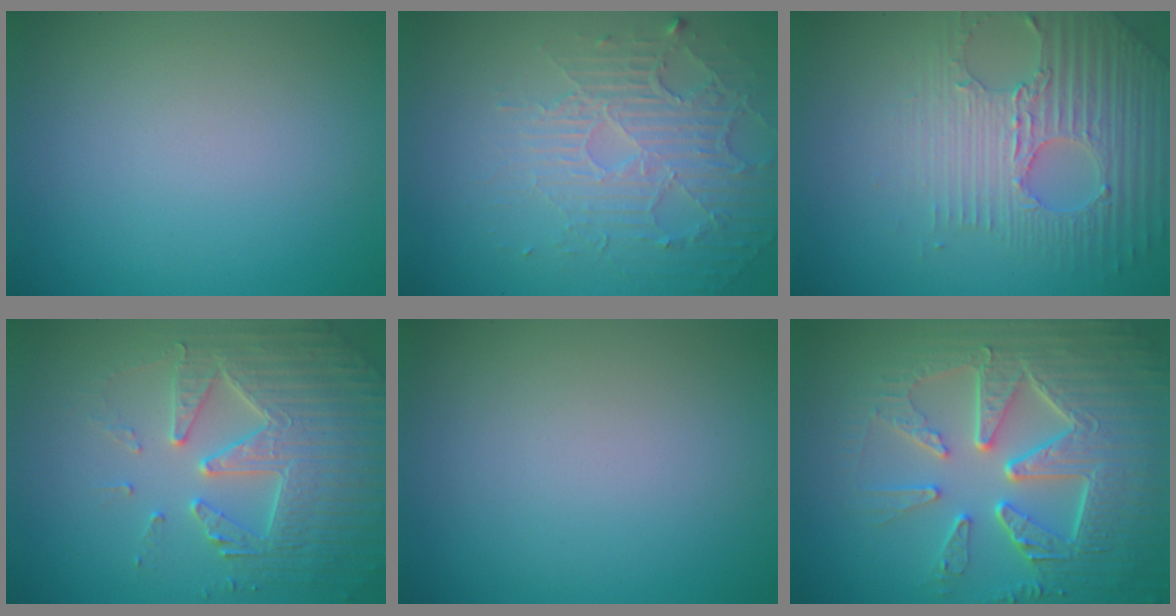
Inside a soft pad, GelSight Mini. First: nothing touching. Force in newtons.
{"total": 5.8, "press": 3.4, "slide": 4.7}
{"total": 4.7, "press": 4.2, "slide": 2.1}
{"total": 5.0, "press": 4.9, "slide": 1.0}
{"total": 0.0}
{"total": 9.2, "press": 6.6, "slide": 6.4}